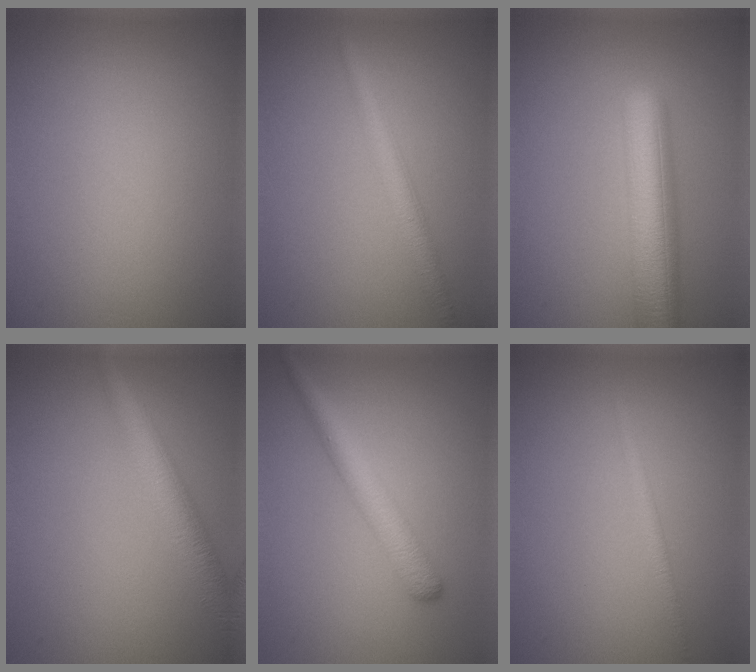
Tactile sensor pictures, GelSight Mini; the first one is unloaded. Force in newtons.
{"total": 2.8, "press": 2.8, "slide": 0.1}
{"total": 7.0, "press": 7.0, "slide": 0.5}
{"total": 4.9, "press": 4.9, "slide": 0.2}
{"total": 3.4, "press": 3.4, "slide": 0.1}
{"total": 1.2, "press": 1.2, "slide": 0.0}